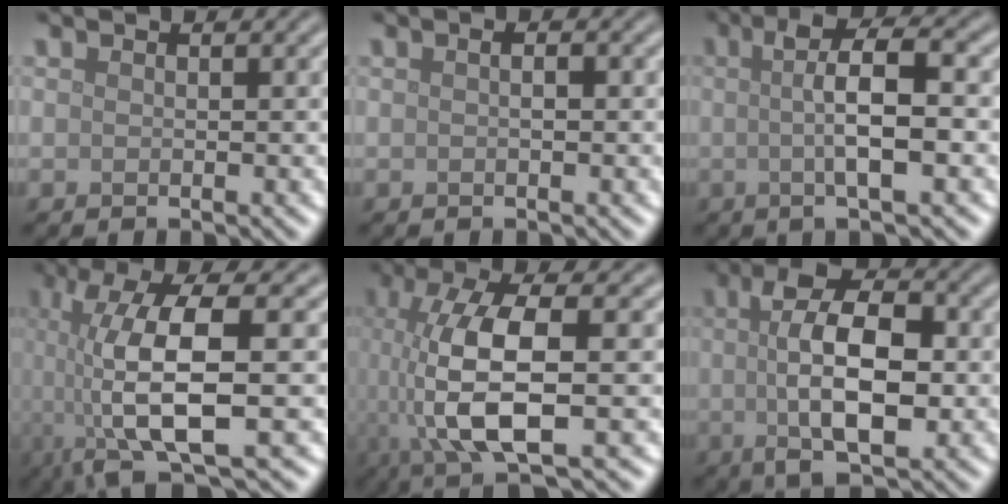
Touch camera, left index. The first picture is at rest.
{"total": 0.8, "force": [0.0, 0.2, 0.8], "torque": [-0.015, 0.002, 0.001]}
{"total": 5.9, "force": [0.0, 1.2, 5.7], "torque": [-0.090, 0.006, -0.002]}
{"total": 10.4, "force": [-0.9, 3.1, 9.9], "torque": [-0.184, 0.000, -0.021]}
{"total": 10.2, "force": [-1.3, 3.3, 9.5], "torque": [-0.196, 0.001, -0.027]}
{"total": 8.2, "force": [0.1, 3.4, 7.5], "torque": [-0.127, 0.010, -0.009]}